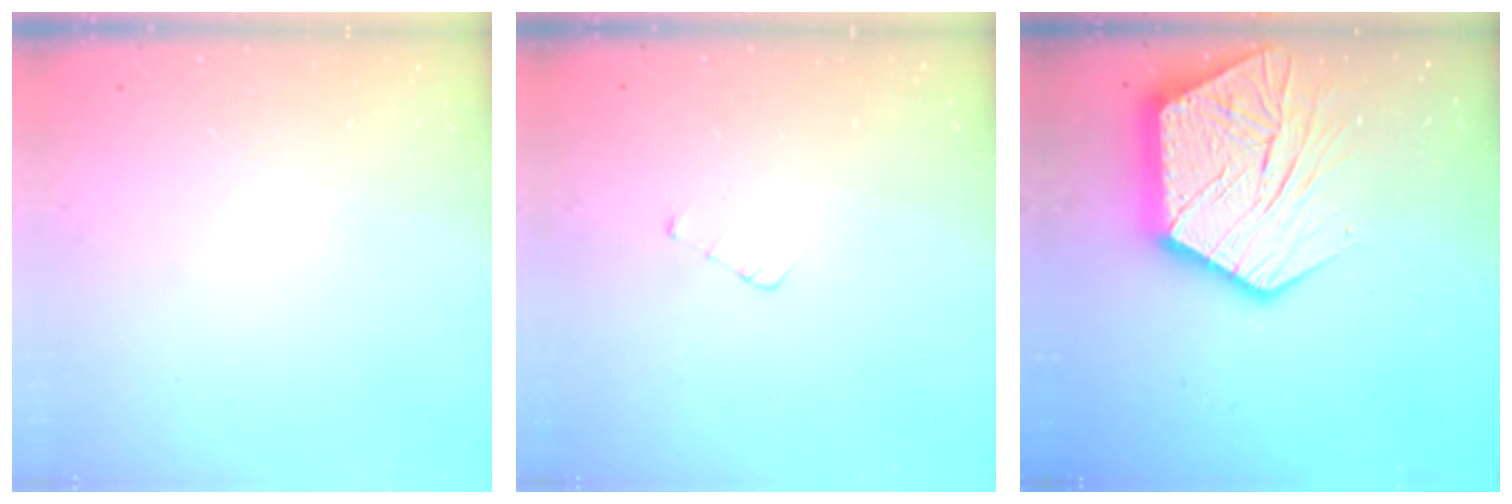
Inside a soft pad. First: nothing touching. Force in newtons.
{"total": 2.7, "press": 2.7, "slide": 0.3}
{"total": 21.3, "press": 21.2, "slide": 1.8}